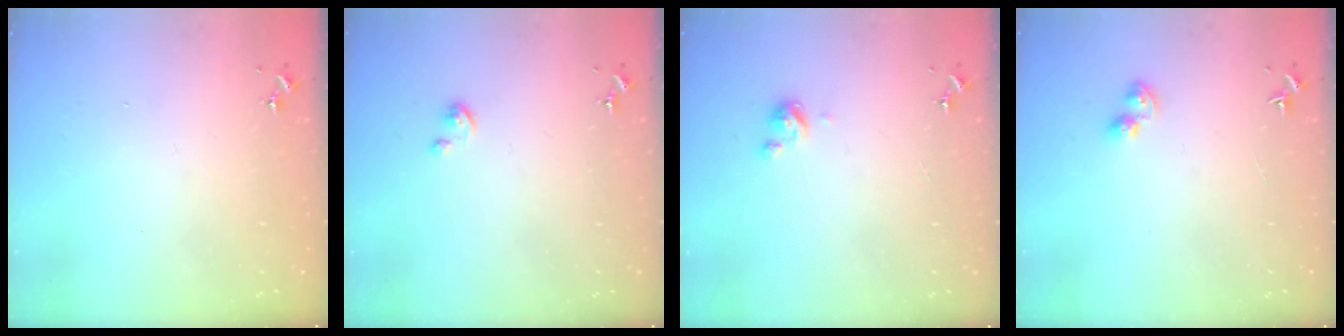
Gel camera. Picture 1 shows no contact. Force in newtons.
{"total": 2.7, "press": 2.7, "slide": 0.3}
{"total": 4.6, "press": 4.5, "slide": 0.4}
{"total": 5.0, "press": 5.0, "slide": 0.5}